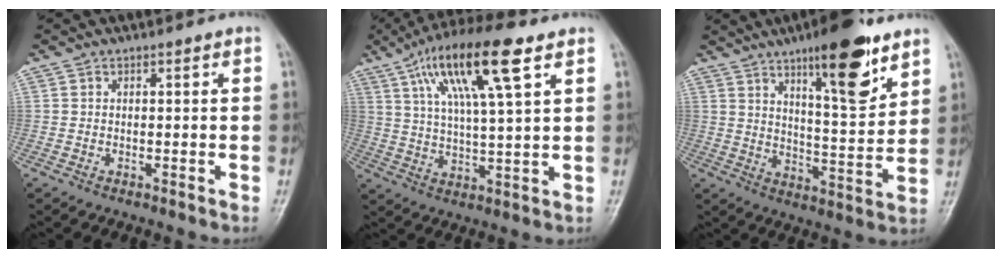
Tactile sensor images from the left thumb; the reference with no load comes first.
{"total": 16.4, "force": [7.8, 3.4, 14.1], "torque": [-0.257, -0.008, 0.136]}
{"total": 15.4, "force": [9.4, 3.9, 11.6], "torque": [-0.149, -0.056, 0.147]}